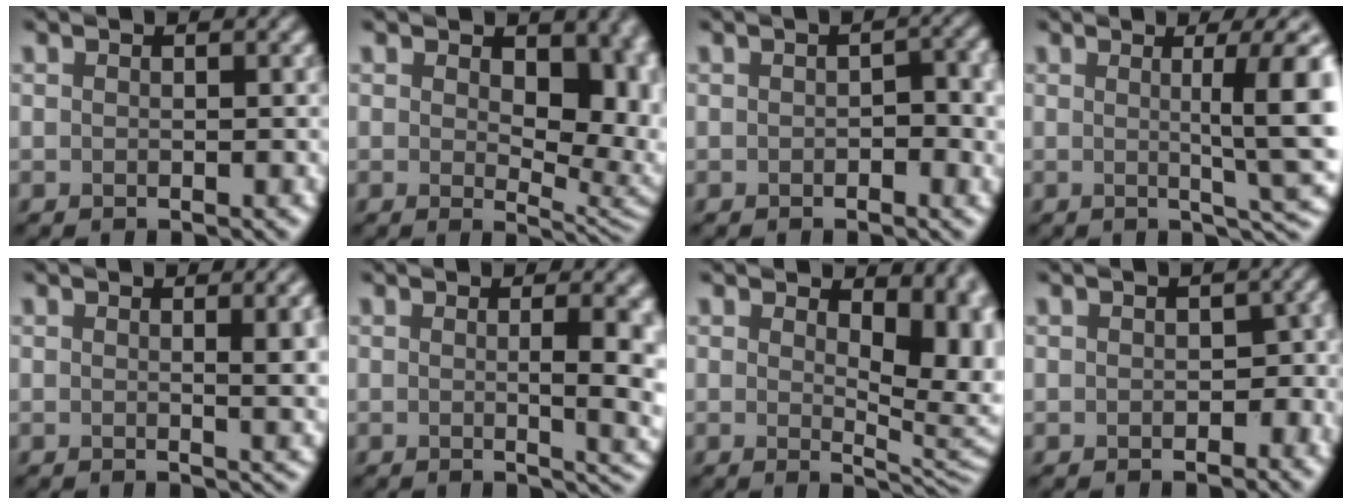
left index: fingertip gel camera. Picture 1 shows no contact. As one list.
[{"total": 7.2, "force": [0.9, 4.4, 5.7], "torque": [-0.069, -0.014, 0.016]}, {"total": 3.0, "force": [-0.3, 1.5, 2.5], "torque": [-0.031, -0.002, -0.005]}, {"total": 7.8, "force": [0.8, 1.5, 7.6], "torque": [-0.090, 0.005, 0.013]}, {"total": 4.4, "force": [0.8, 1.4, 4.1], "torque": [-0.038, 0.005, 0.009]}, {"total": 6.7, "force": [0.2, 2.5, 6.2], "torque": [-0.050, -0.003, 0.005]}, {"total": 8.4, "force": [2.0, 4.3, 6.9], "torque": [-0.074, -0.011, 0.032]}, {"total": 2.2, "force": [-0.6, 1.6, 1.4], "torque": [-0.010, -0.005, -0.009]}]